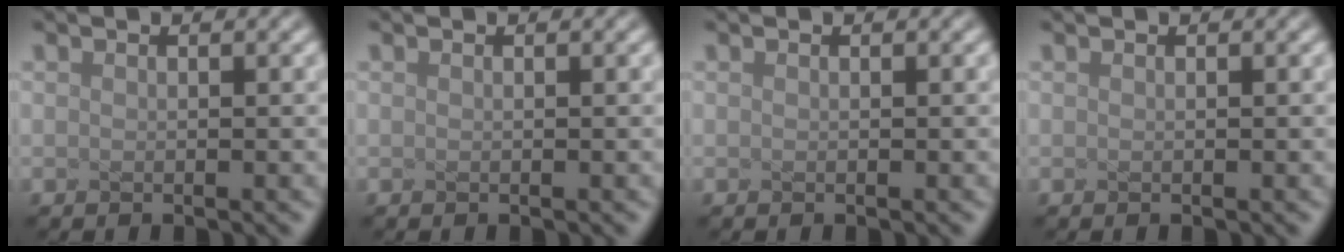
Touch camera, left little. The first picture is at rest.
{"total": 0.0}
{"total": 0.0}
{"total": 0.0}